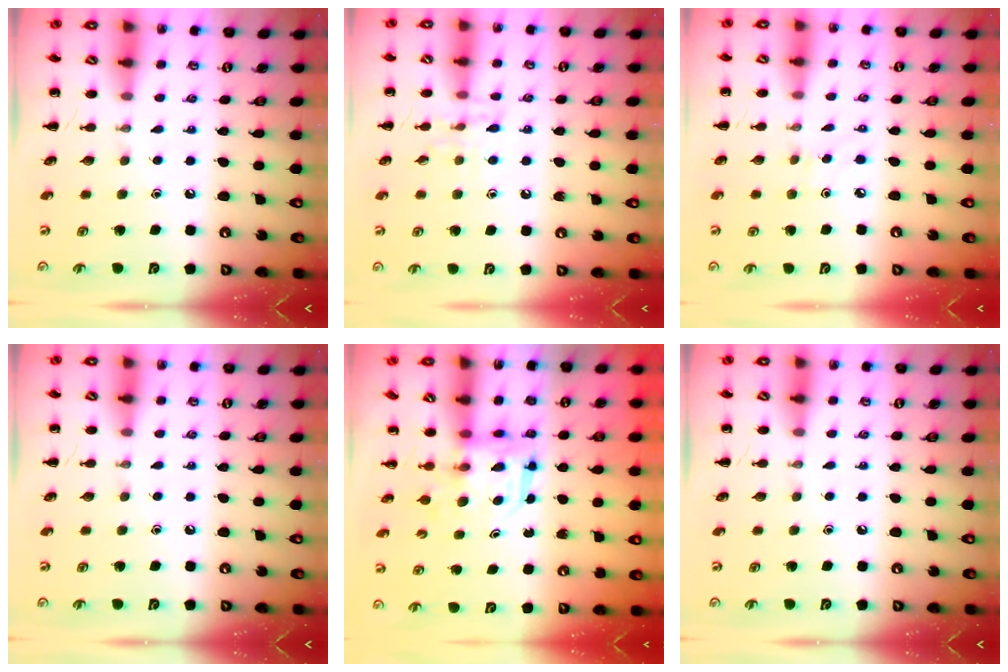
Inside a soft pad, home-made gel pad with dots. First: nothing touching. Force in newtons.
{"total": 6.5, "press": 6.4, "slide": 0.7}
{"total": 2.7, "press": 2.5, "slide": 0.9}
{"total": 0.0}
{"total": 3.1, "press": 3.1, "slide": 0.2}
{"total": 0.0}